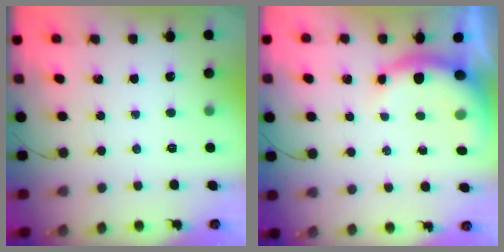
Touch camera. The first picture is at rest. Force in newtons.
{"total": 6.7, "press": 6.6, "slide": 0.8}